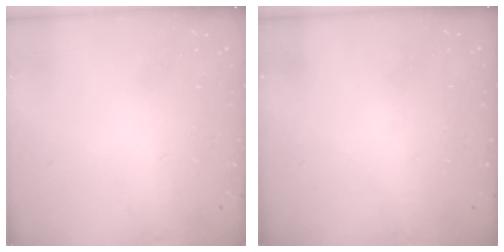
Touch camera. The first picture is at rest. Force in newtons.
{"total": 3.9, "press": 3.9, "slide": 0.1}